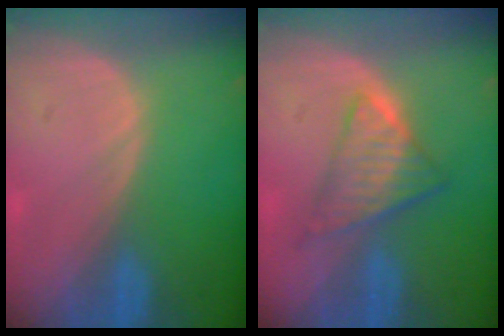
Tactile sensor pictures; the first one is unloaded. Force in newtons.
{"total": 6.7, "press": 6.0, "slide": 3.0}